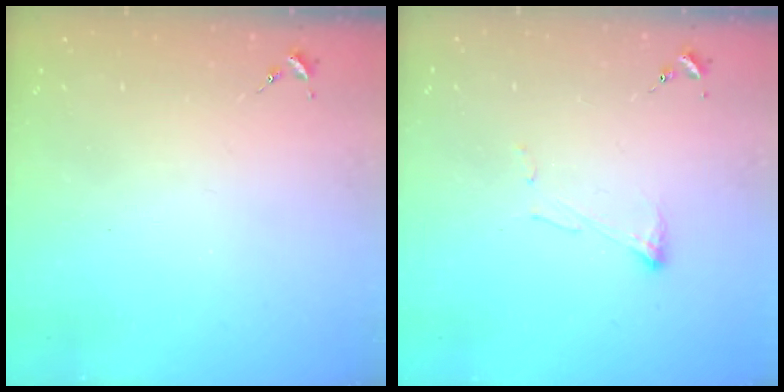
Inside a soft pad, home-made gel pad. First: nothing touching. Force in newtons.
{"total": 5.8, "press": 5.8, "slide": 0.3}